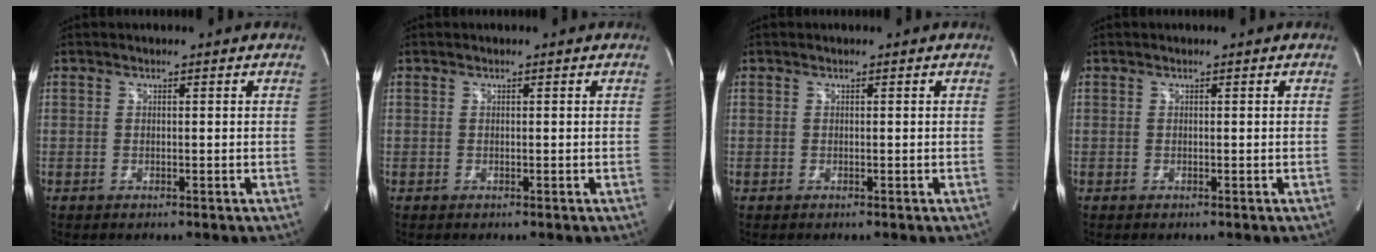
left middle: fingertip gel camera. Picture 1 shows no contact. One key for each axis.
{"total": 0.0}
{"total": 0.0}
{"total": 0.0}